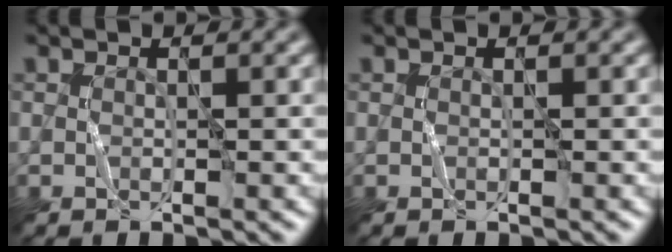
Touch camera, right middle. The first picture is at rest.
{"total": 0.0}